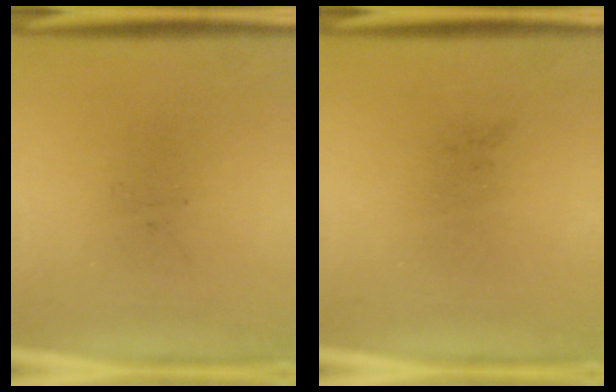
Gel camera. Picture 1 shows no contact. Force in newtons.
{"total": 0.0}